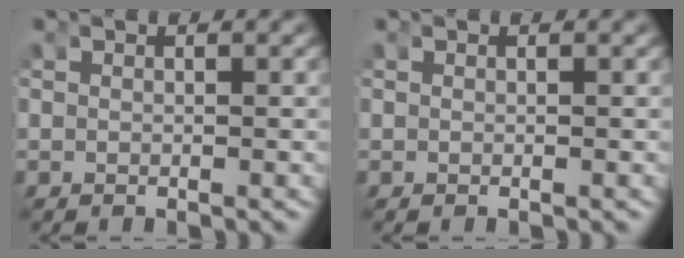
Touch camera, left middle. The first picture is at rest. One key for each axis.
{"total": 0.0}